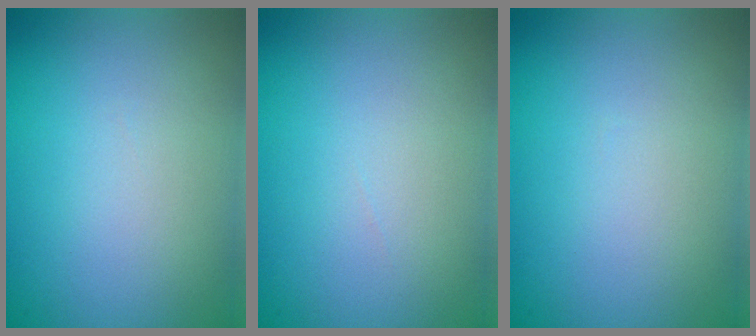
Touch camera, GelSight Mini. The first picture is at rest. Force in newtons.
{"total": 0.0}
{"total": 0.0}